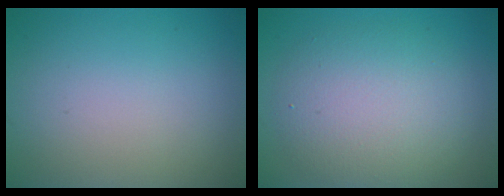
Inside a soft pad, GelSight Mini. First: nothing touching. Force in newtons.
{"total": 6.1, "press": 6.1, "slide": 0.1}